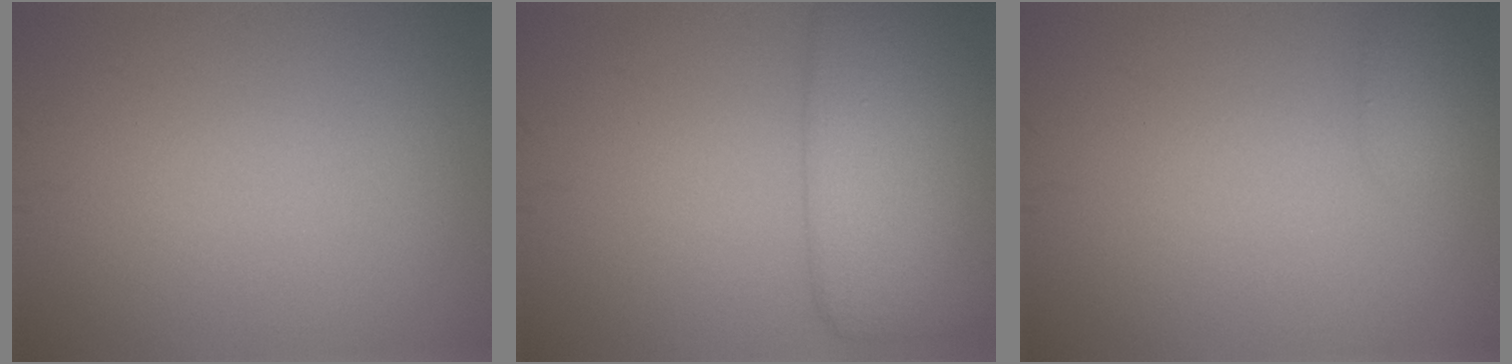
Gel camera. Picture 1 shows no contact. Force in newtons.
{"total": 6.3, "press": 6.3, "slide": 0.6}
{"total": 1.3, "press": 1.3, "slide": 0.0}